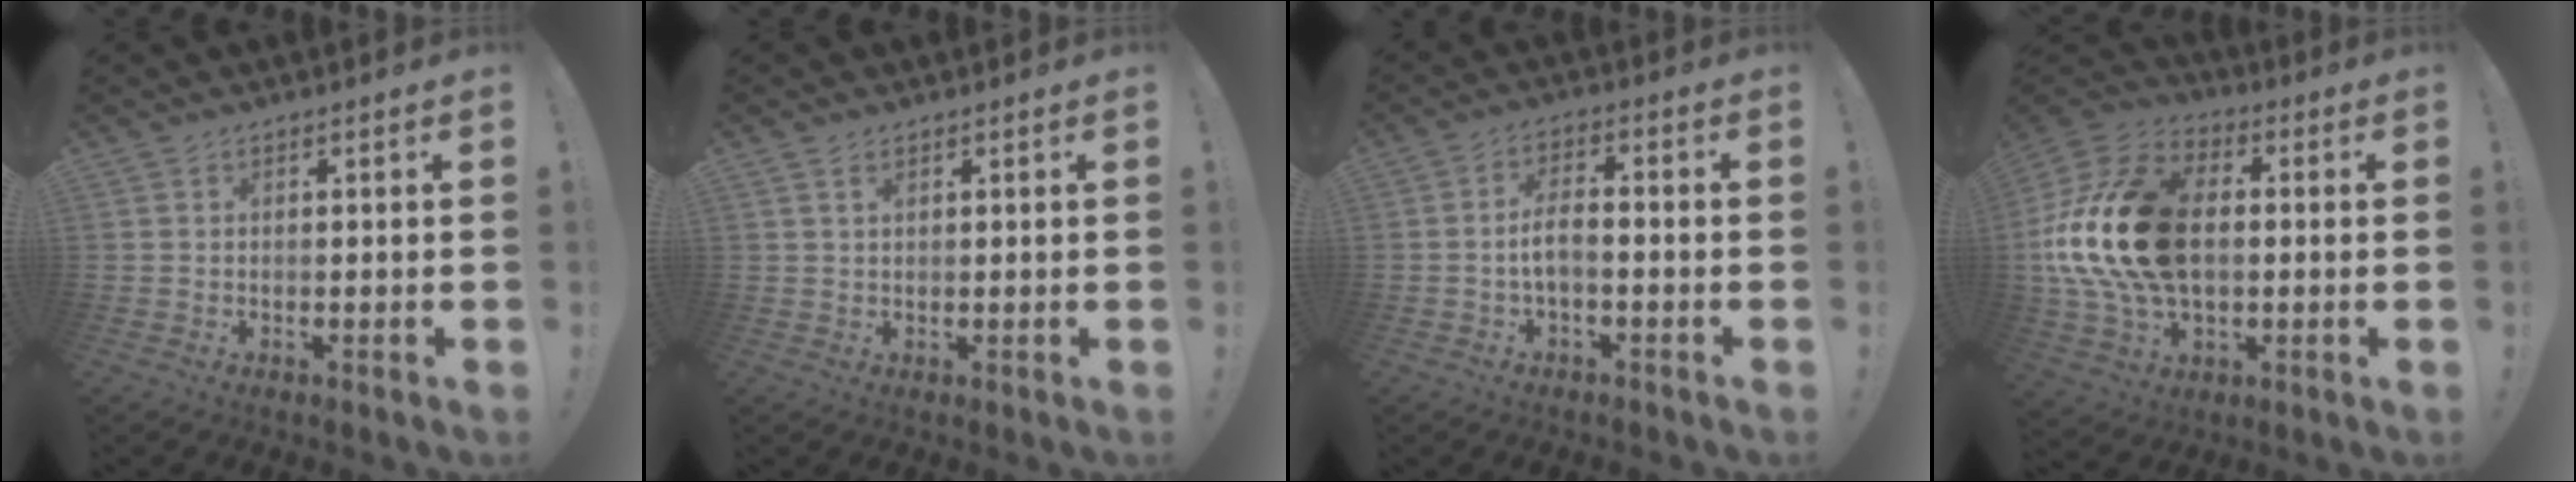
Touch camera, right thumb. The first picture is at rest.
{"total": 1.4, "force": [0.8, 0.8, 0.9], "torque": [-0.015, 0.000, 0.014]}
{"total": 5.4, "force": [-1.5, 2.0, 4.8], "torque": [-0.094, 0.003, -0.029]}
{"total": 25.9, "force": [1.0, 16.9, 19.6], "torque": [-0.366, 0.023, 0.030]}